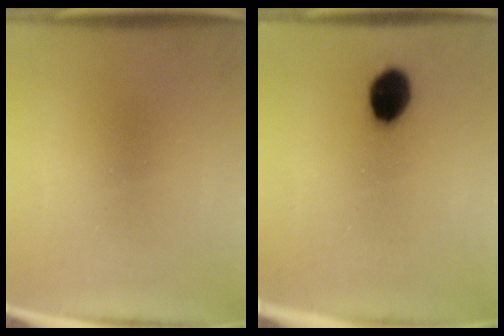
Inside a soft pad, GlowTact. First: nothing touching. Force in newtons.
{"total": 8.4}